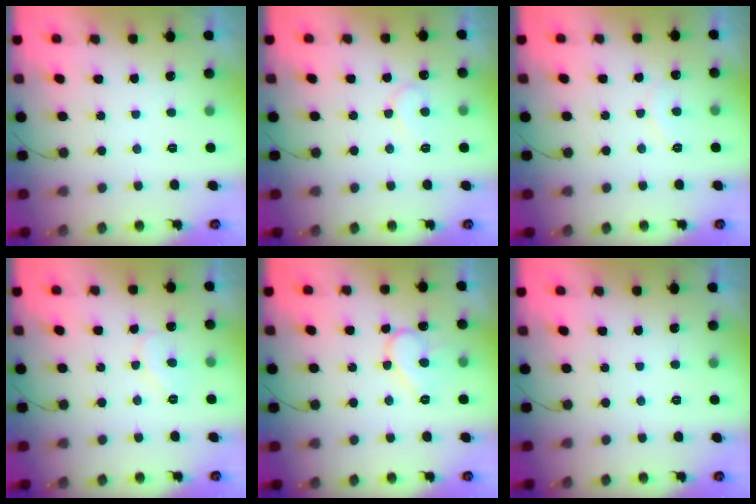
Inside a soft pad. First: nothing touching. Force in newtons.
{"total": 7.1, "press": 7.1, "slide": 0.5}
{"total": 4.9, "press": 4.9, "slide": 0.4}
{"total": 6.3, "press": 6.3, "slide": 0.5}
{"total": 10.6, "press": 10.6, "slide": 1.1}
{"total": 0.0}